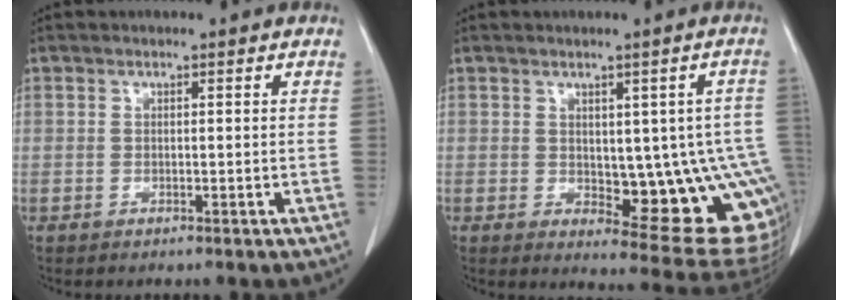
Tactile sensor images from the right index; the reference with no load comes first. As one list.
[{"total": 13.8, "force": [-1.4, 5.2, 12.7], "torque": [-0.113, 0.004, 0.000]}]